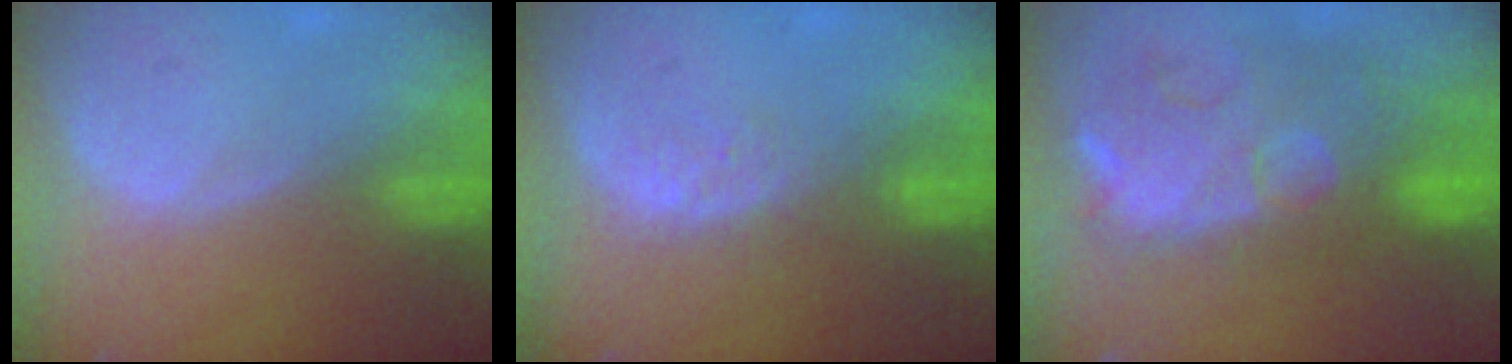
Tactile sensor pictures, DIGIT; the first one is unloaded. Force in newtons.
{"total": 2.8, "press": 2.8, "slide": 0.3}
{"total": 11.3, "press": 10.5, "slide": 4.4}